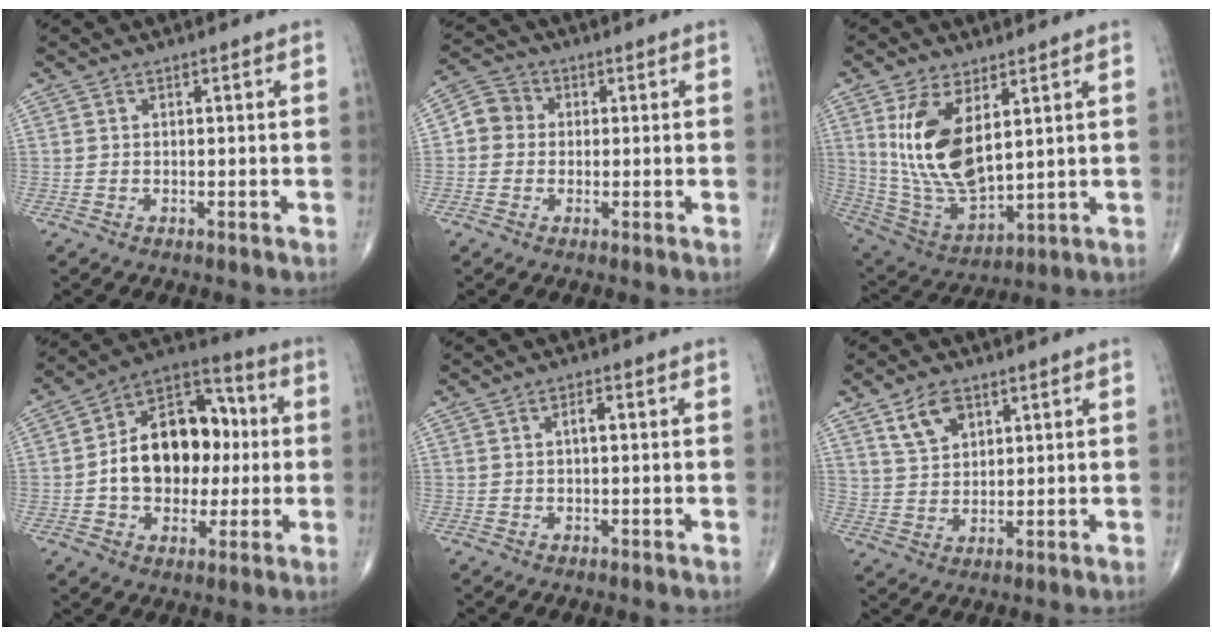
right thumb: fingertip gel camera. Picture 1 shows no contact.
{"total": 5.1, "force": [0.0, 4.7, 1.8], "torque": [-0.016, 0.013, -0.013]}
{"total": 15.8, "force": [4.8, 7.7, 12.9], "torque": [-0.240, -0.024, 0.116]}
{"total": 19.0, "force": [0.3, 13.0, 13.8], "torque": [-0.168, 0.034, 0.002]}
{"total": 1.9, "force": [0.3, 0.7, 1.7], "torque": [-0.031, 0.004, 0.004]}
{"total": 6.5, "force": [3.7, 4.0, 3.7], "torque": [-0.055, -0.018, 0.074]}